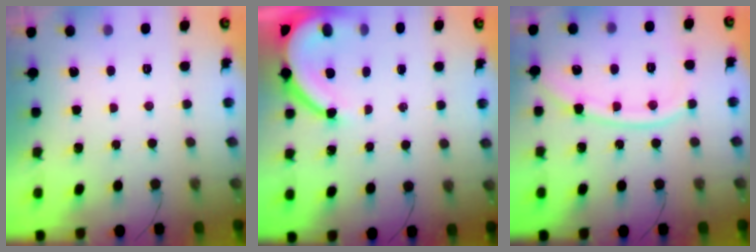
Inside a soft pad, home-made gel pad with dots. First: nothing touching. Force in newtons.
{"total": 9.3, "press": 9.3, "slide": 0.8}
{"total": 11.9, "press": 11.8, "slide": 1.2}